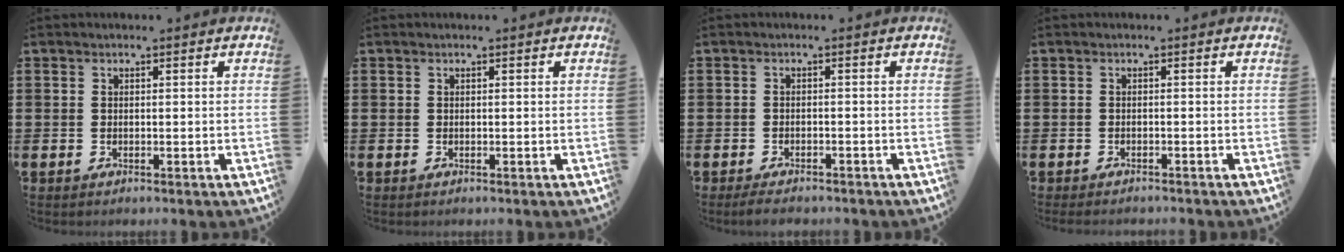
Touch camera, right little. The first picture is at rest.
{"total": 0.0}
{"total": 1.4, "force": [-1.2, 0.3, 0.6], "torque": [-0.013, 0.002, -0.025]}
{"total": 0.6, "force": [-0.6, 0.0, 0.1], "torque": [-0.003, -0.003, -0.011]}